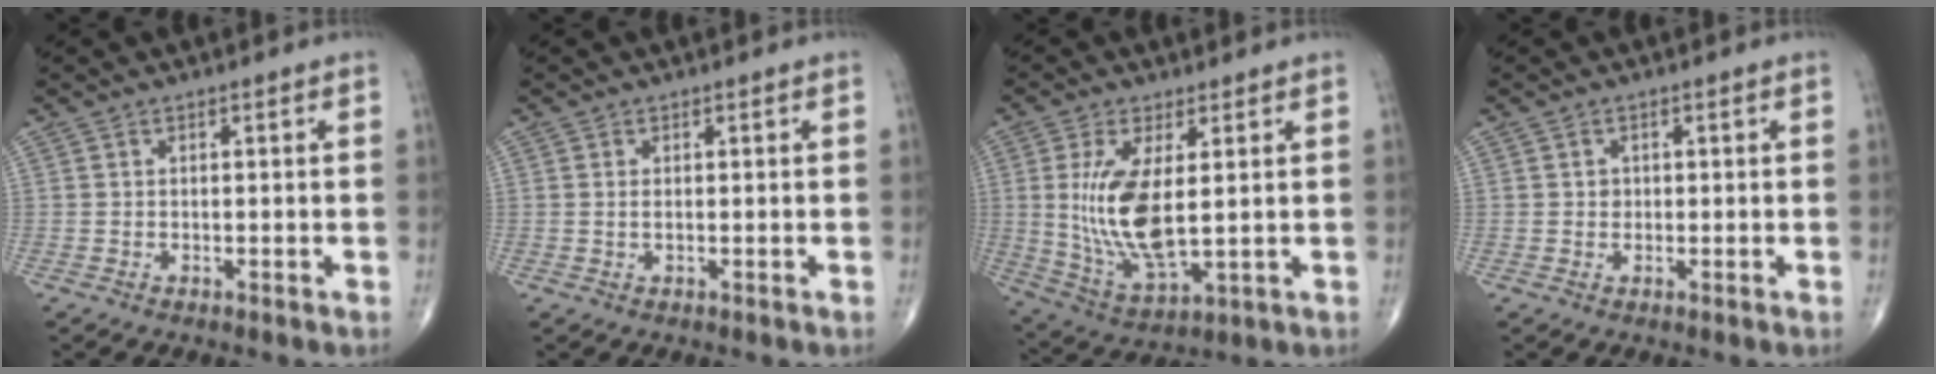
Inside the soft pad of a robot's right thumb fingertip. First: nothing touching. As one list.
[{"total": 0.5, "force": [0.1, 0.2, 0.5], "torque": [-0.012, -0.001, 0.002]}, {"total": 13.4, "force": [1.5, 5.3, 12.2], "torque": [-0.250, -0.026, 0.044]}, {"total": 1.1, "force": [0.1, 1.0, 0.4], "torque": [-0.002, 0.001, 0.002]}]